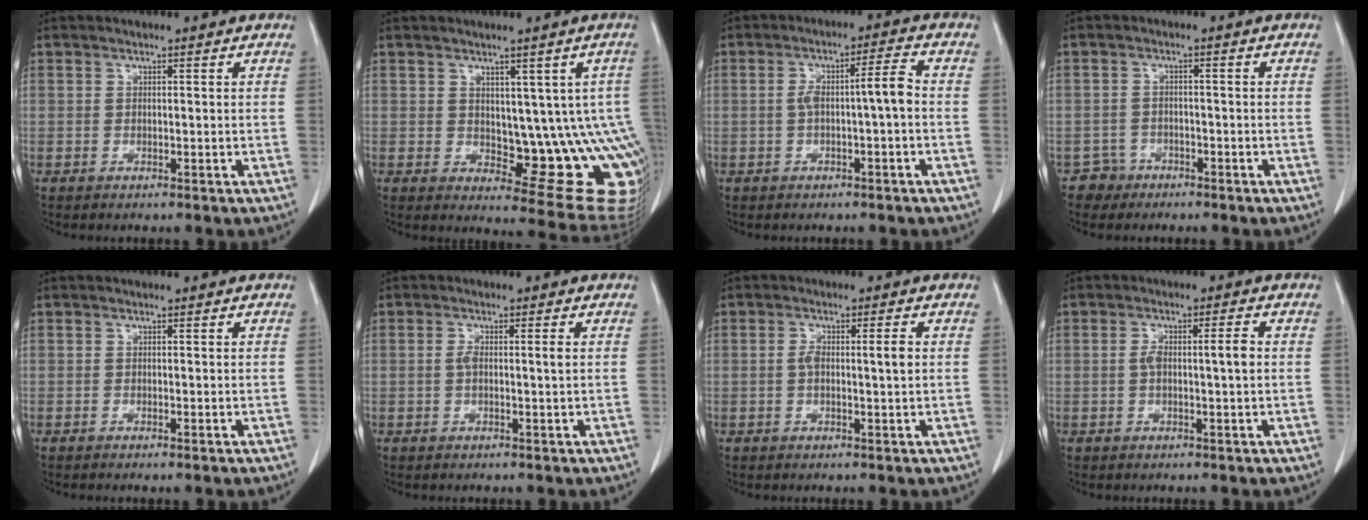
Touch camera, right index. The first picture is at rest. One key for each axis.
{"total": 12.5, "fx": 0.1, "fy": 6.0, "fz": 10.9, "tx": -0.099, "ty": 0.002, "tz": 0.018}
{"total": 5.4, "fx": -0.5, "fy": 0.4, "fz": 5.4, "tx": -0.096, "ty": 0.024, "tz": -0.005}
{"total": 2.6, "fx": -1.7, "fy": 1.8, "fz": -0.7, "tx": 0.018, "ty": 0.011, "tz": -0.029}
{"total": 0.0}
{"total": 2.4, "fx": 0.1, "fy": 0.3, "fz": 2.3, "tx": -0.048, "ty": 0.003, "tz": 0.003}
{"total": 3.7, "fx": 0.2, "fy": 0.5, "fz": 3.6, "tx": -0.069, "ty": 0.007, "tz": 0.004}
{"total": 4.2, "fx": 0.1, "fy": 0.5, "fz": 4.2, "tx": -0.080, "ty": 0.012, "tz": 0.003}